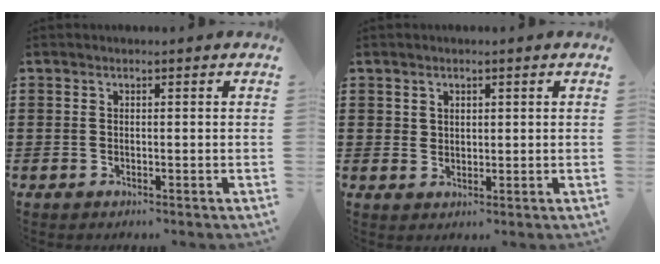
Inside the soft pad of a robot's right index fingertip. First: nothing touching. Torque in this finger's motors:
{"motor_torque": [-0.22, 0.23, -0.03, -0.01]}